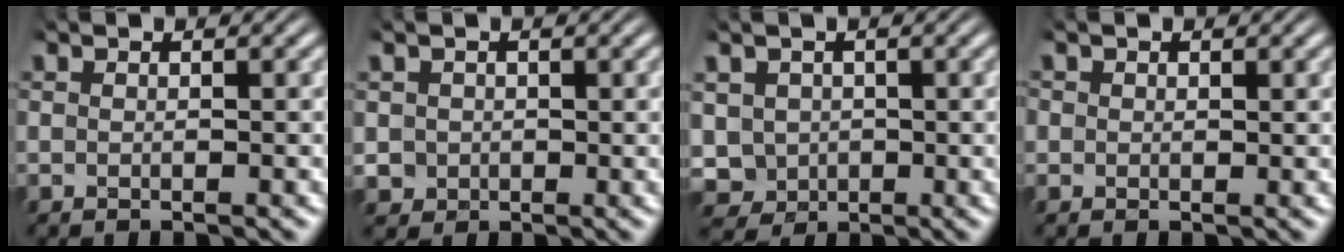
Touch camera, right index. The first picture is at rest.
{"total": 2.1, "force": [0.6, 2.0, 0.3], "torque": [-0.024, -0.020, 0.020]}
{"total": 5.6, "force": [-0.2, 5.3, 1.7], "torque": [-0.061, -0.042, 0.012]}
{"total": 1.0, "force": [0.6, 0.9, 0.0], "torque": [-0.007, -0.009, 0.012]}